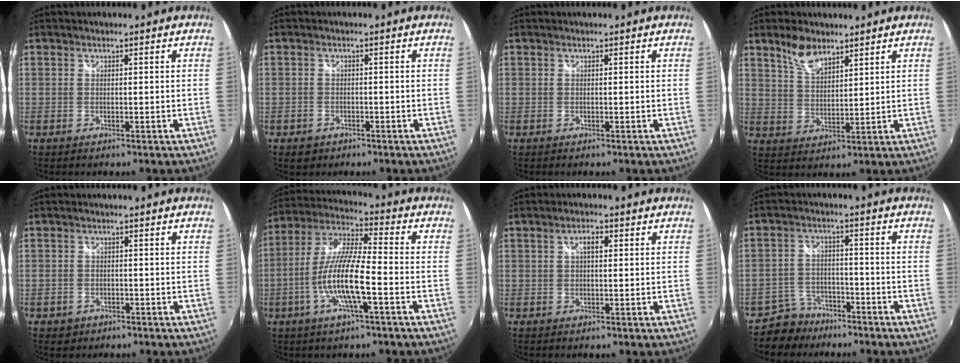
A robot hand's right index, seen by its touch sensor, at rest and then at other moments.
{"total": 2.7, "force": [-1.5, 2.2, 0.7], "torque": [-0.022, -0.001, -0.023]}
{"total": 0.0}
{"total": 6.3, "force": [4.7, 2.6, 3.3], "torque": [-0.056, 0.003, 0.092]}
{"total": 2.7, "force": [-1.3, 2.2, 0.6], "torque": [-0.020, -0.001, -0.019]}
{"total": 12.8, "force": [-4.3, 1.8, 11.9], "torque": [-0.238, -0.005, -0.083]}
{"total": 2.3, "force": [0.6, 1.0, 2.0], "torque": [-0.035, 0.007, 0.007]}
{"total": 6.5, "force": [-5.1, 3.9, 0.5], "torque": [-0.027, 0.015, -0.088]}